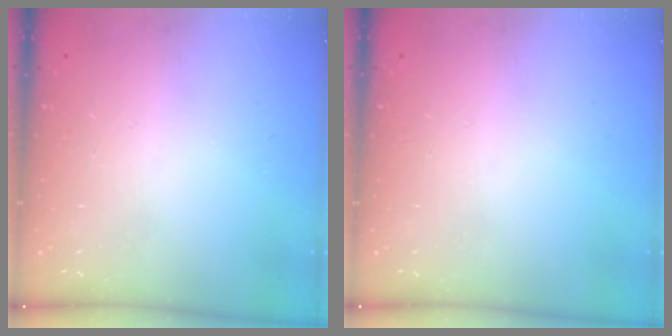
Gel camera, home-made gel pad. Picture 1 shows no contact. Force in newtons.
{"total": 0.0}